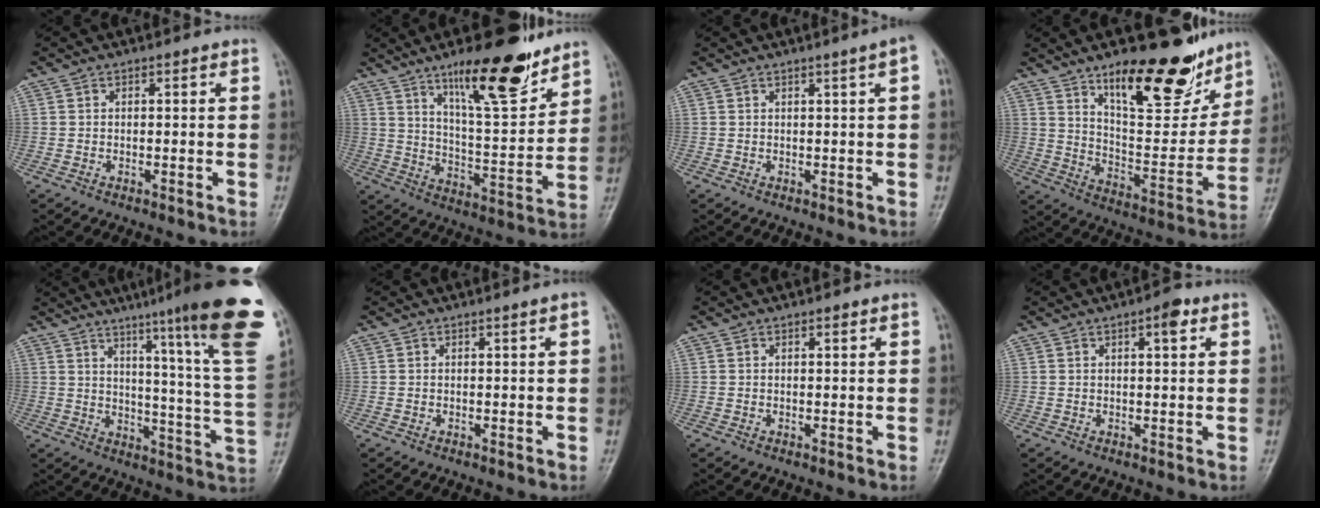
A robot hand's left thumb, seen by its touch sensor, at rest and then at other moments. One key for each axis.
{"total": 16.9, "fx": 11.6, "fy": 4.3, "fz": 11.5, "tx": -0.152, "ty": -0.076, "tz": 0.193}
{"total": 2.6, "fx": 1.0, "fy": -0.2, "fz": 2.4, "tx": -0.036, "ty": 0.001, "tz": 0.014}
{"total": 20.9, "fx": 14.0, "fy": 7.6, "fz": 13.6, "tx": -0.148, "ty": -0.088, "tz": 0.224}
{"total": 25.3, "fx": 16.8, "fy": 1.1, "fz": 18.9, "tx": -0.237, "ty": -0.103, "tz": 0.224}
{"total": 0.8, "fx": 0.3, "fy": -0.2, "fz": 0.7, "tx": -0.014, "ty": 0.000, "tz": 0.005}
{"total": 0.7, "fx": 0.5, "fy": 0.1, "fz": 0.5, "tx": -0.006, "ty": -0.001, "tz": 0.007}
{"total": 3.5, "fx": 1.7, "fy": 1.1, "fz": 2.8, "tx": -0.036, "ty": -0.003, "tz": 0.021}